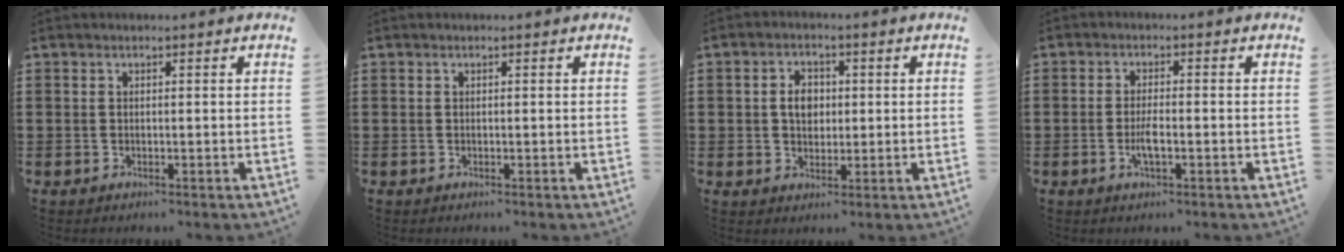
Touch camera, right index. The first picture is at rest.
{"total": 0.0}
{"total": 3.8, "force": [0.3, 2.8, 2.5], "torque": [-0.049, 0.010, 0.001]}
{"total": 3.2, "force": [-1.1, 0.8, 2.9], "torque": [-0.059, -0.002, -0.021]}